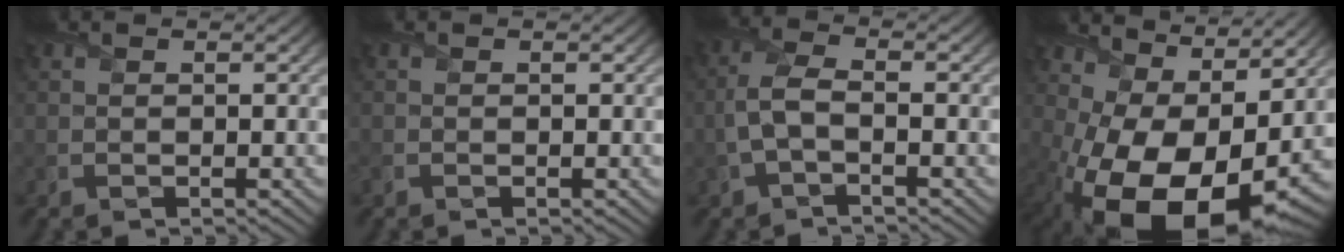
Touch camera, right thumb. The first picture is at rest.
{"total": 0.6, "force": [-0.4, 0.4, 0.1], "torque": [-0.005, -0.006, -0.008]}
{"total": 4.1, "force": [-1.0, 1.9, 3.5], "torque": [-0.089, 0.006, -0.026]}
{"total": 18.0, "force": [-1.7, 9.8, 15.0], "torque": [-0.262, -0.033, 0.002]}